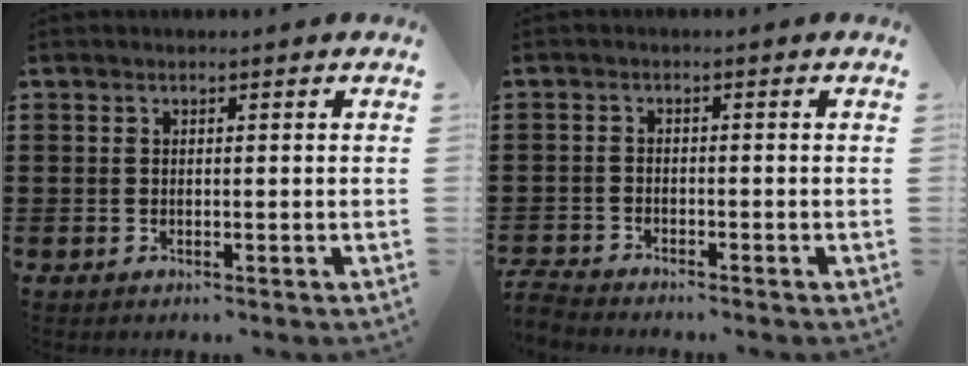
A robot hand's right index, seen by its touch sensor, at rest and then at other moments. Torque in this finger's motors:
{"motor_torque": [-2.14, 0.00, -1.05, -0.21]}